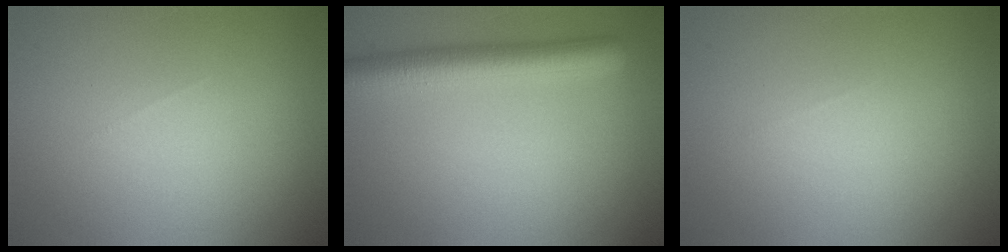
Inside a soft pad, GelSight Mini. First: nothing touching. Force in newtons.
{"total": 5.6, "press": 5.6, "slide": 0.2}
{"total": 0.0}